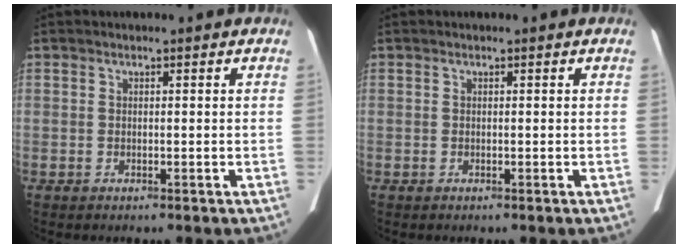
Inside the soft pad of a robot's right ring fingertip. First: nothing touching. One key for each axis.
{"total": 0.0}